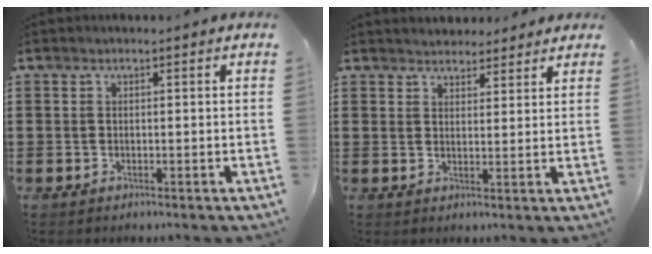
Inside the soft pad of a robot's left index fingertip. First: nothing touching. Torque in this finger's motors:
{"motor_torque": [2.14, 0.00, 0.56, 0.06]}